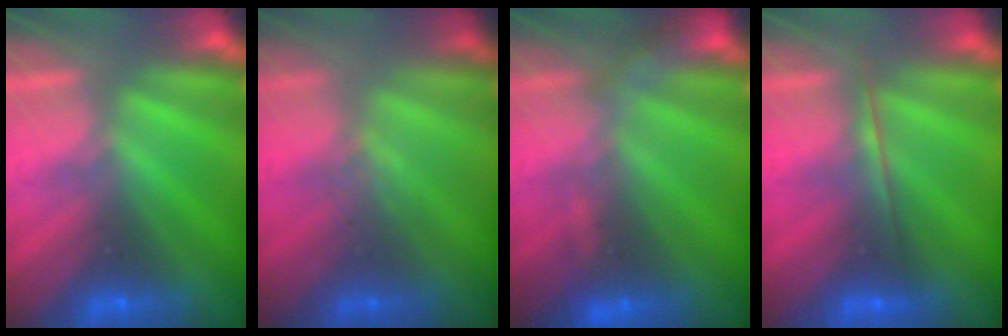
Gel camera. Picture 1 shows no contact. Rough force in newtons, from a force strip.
{"total": 2.5}
{"total": 2.9}
{"total": 1.7}